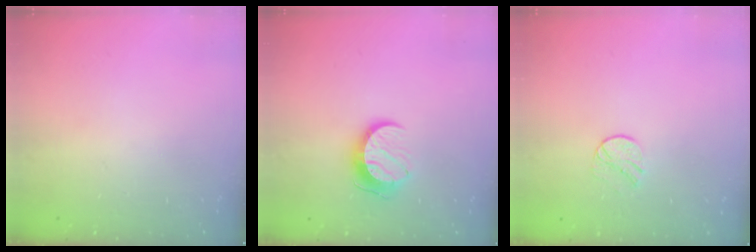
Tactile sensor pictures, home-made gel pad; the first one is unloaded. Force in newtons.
{"total": 9.6, "press": 9.6, "slide": 0.3}
{"total": 6.6, "press": 6.6, "slide": 0.7}